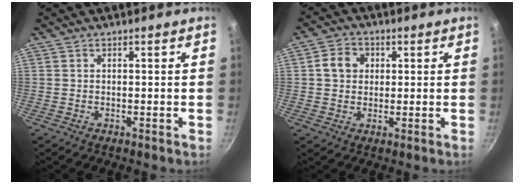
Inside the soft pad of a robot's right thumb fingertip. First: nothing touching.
{"total": 5.7, "force": [1.1, 4.7, 2.9], "torque": [-0.037, 0.006, 0.013]}